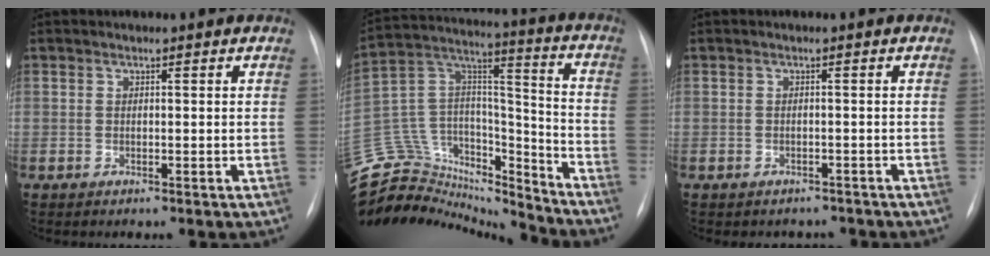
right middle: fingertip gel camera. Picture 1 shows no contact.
{"total": 28.5, "force": [-26.5, 7.6, 7.2], "torque": [-0.202, 0.036, -0.419]}
{"total": 3.1, "force": [-2.7, 1.5, 0.0], "torque": [-0.001, 0.010, -0.033]}